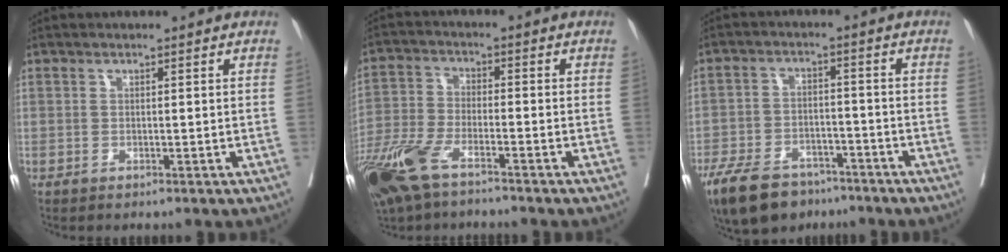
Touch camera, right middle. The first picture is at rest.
{"total": 11.6, "force": [-8.2, 3.5, 7.5], "torque": [-0.162, -0.026, -0.163]}
{"total": 12.7, "force": [-9.3, 6.4, 5.8], "torque": [-0.114, -0.007, -0.154]}